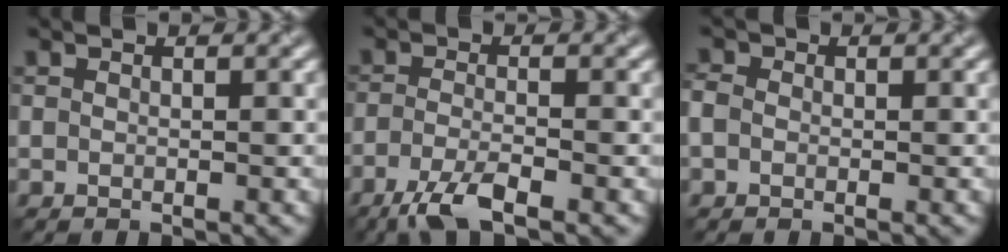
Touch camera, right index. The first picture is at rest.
{"total": 3.8, "force": [-2.7, 0.6, 2.7], "torque": [-0.061, -0.001, -0.058]}
{"total": 0.9, "force": [-0.4, 0.8, 0.3], "torque": [-0.019, 0.004, -0.007]}